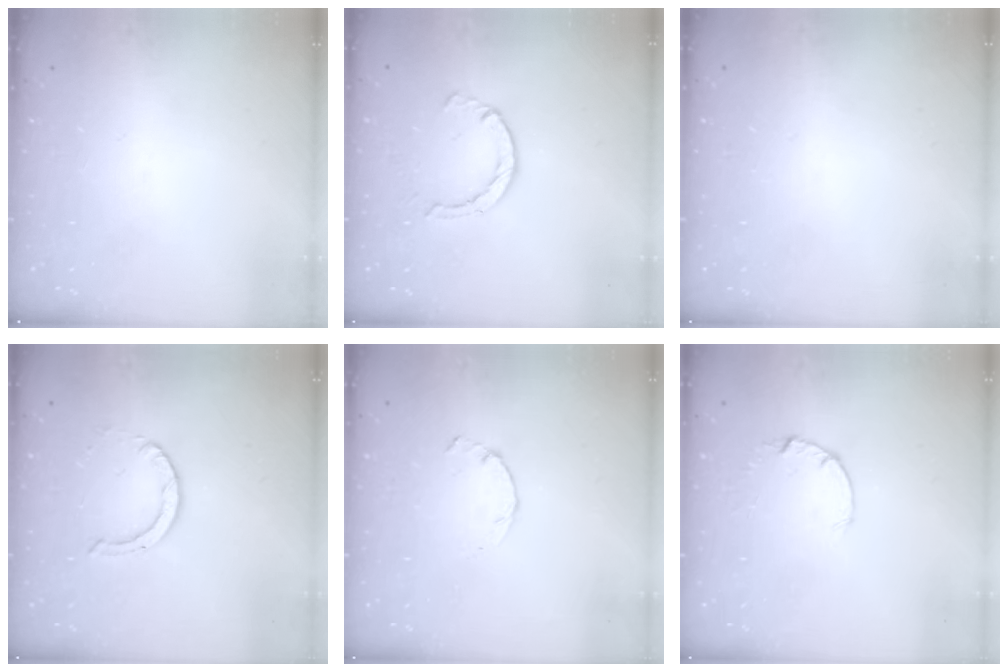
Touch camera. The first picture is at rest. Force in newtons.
{"total": 3.4, "press": 3.4, "slide": 0.2}
{"total": 2.4, "press": 2.4, "slide": 0.2}
{"total": 2.2, "press": 2.2, "slide": 0.2}
{"total": 0.8, "press": 0.7, "slide": 0.2}
{"total": 2.6, "press": 2.6, "slide": 0.4}